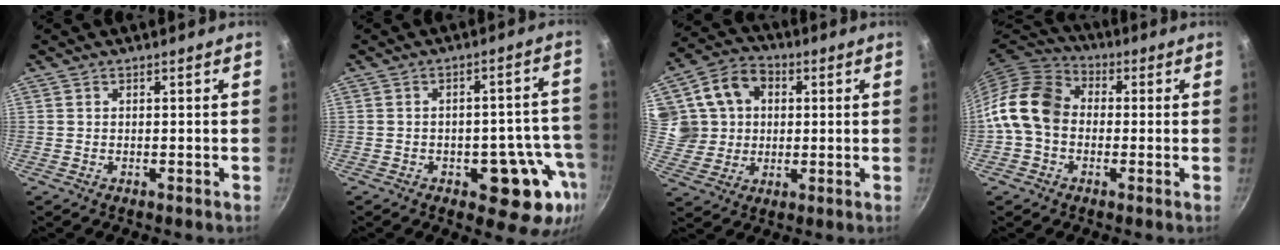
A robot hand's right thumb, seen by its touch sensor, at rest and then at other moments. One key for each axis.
{"total": 12.7, "fx": -5.0, "fy": 6.6, "fz": 9.7, "tx": -0.059, "ty": 0.031, "tz": -0.059}
{"total": 13.1, "fx": 3.2, "fy": 11.3, "fz": 5.9, "tx": -0.084, "ty": 0.010, "tz": 0.055}
{"total": 12.0, "fx": -0.6, "fy": 9.4, "fz": 7.4, "tx": -0.111, "ty": 0.027, "tz": -0.035}